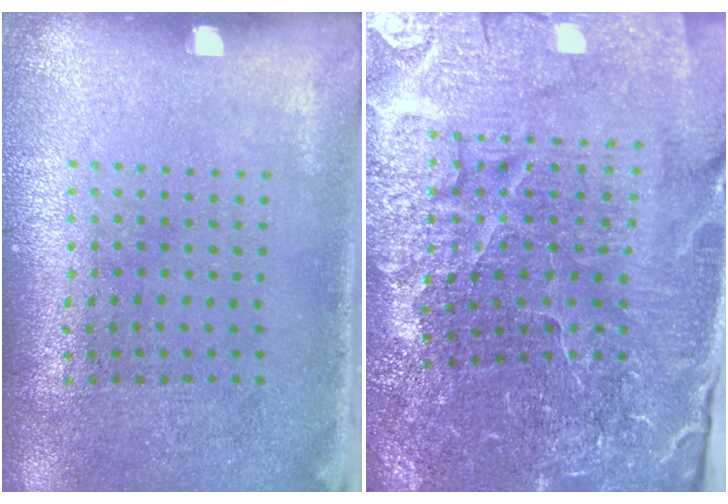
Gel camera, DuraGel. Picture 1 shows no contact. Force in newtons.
{"total": 5.3, "press": 5.0, "slide": 1.8}